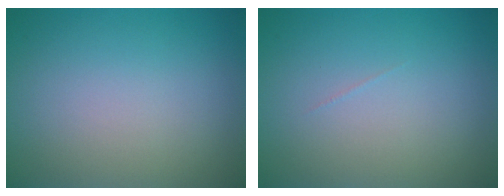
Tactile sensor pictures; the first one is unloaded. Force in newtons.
{"total": 0.0}